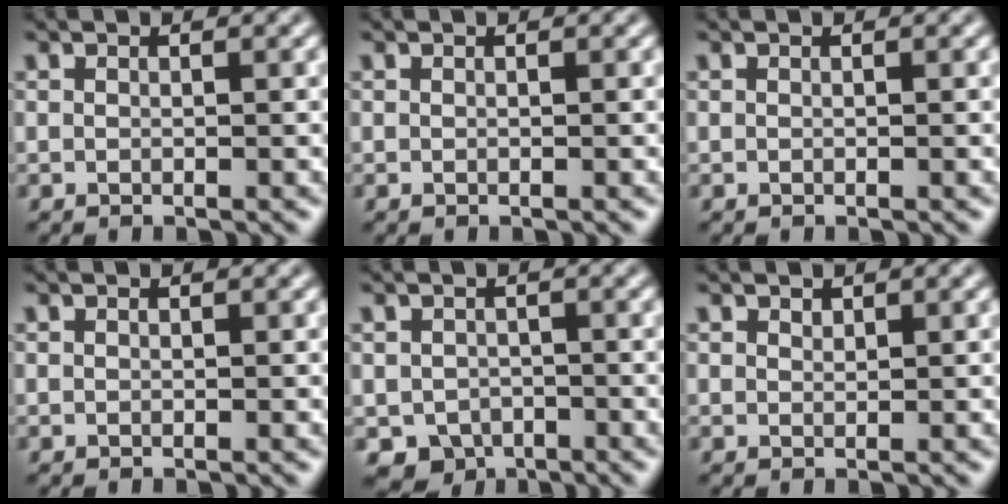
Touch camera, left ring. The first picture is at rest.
{"total": 0.0}
{"total": 0.0}
{"total": 0.0}
{"total": 3.0, "force": [-1.6, 2.4, 0.9], "torque": [-0.011, -0.009, -0.027]}
{"total": 0.6, "force": [0.5, 0.3, 0.1], "torque": [-0.002, -0.002, 0.010]}